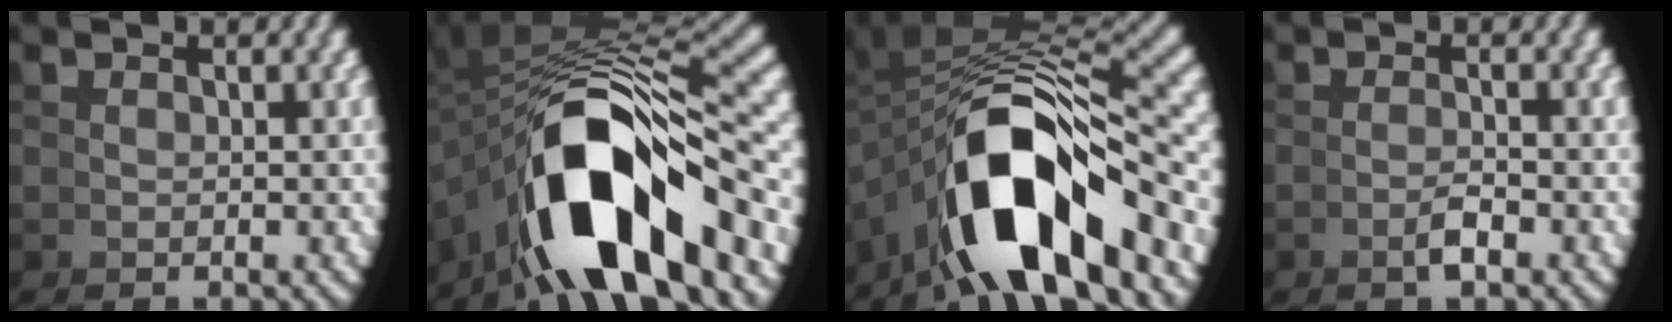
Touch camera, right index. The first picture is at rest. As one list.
[{"total": 13.9, "force": [-2.5, 6.1, 12.3], "torque": [-0.211, 0.000, -0.026]}, {"total": 12.9, "force": [-3.0, 5.8, 11.2], "torque": [-0.196, -0.003, -0.034]}, {"total": 1.4, "force": [-0.9, -0.7, 0.9], "torque": [-0.004, 0.009, -0.019]}]